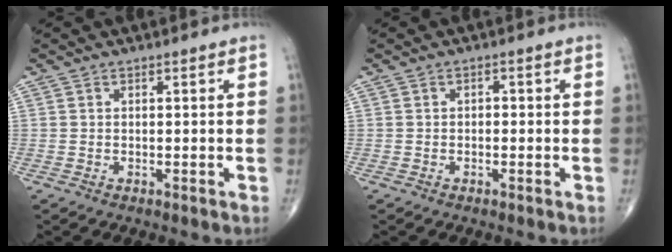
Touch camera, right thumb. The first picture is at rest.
{"total": 1.9, "force": [-0.4, 1.4, 1.3], "torque": [-0.005, 0.011, -0.013]}